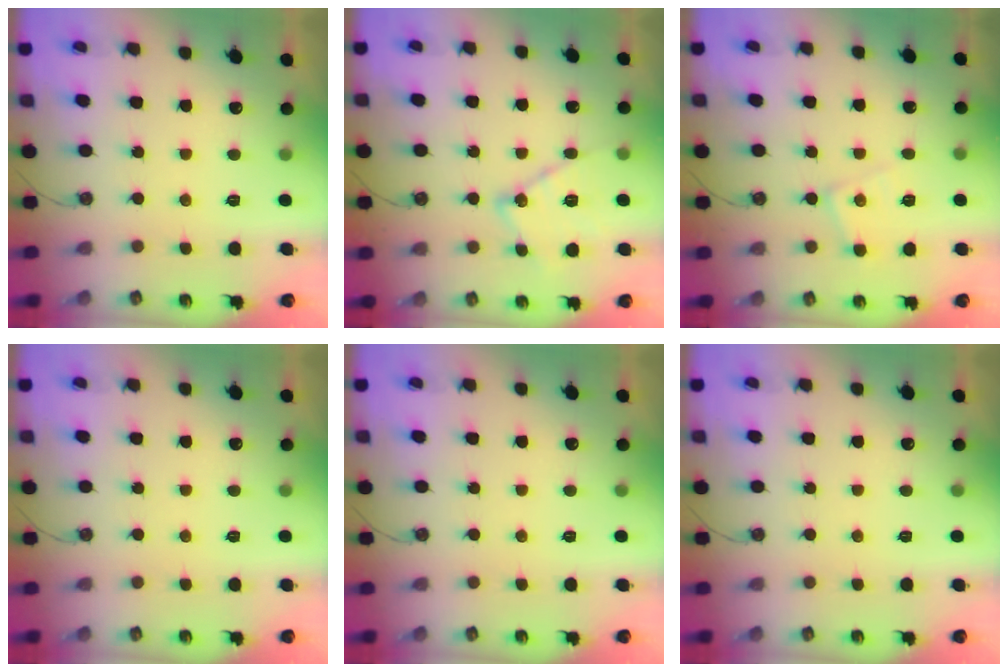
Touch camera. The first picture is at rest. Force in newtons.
{"total": 14.0, "press": 13.9, "slide": 1.1}
{"total": 8.4, "press": 8.4, "slide": 0.6}
{"total": 0.0}
{"total": 0.0}
{"total": 0.0}